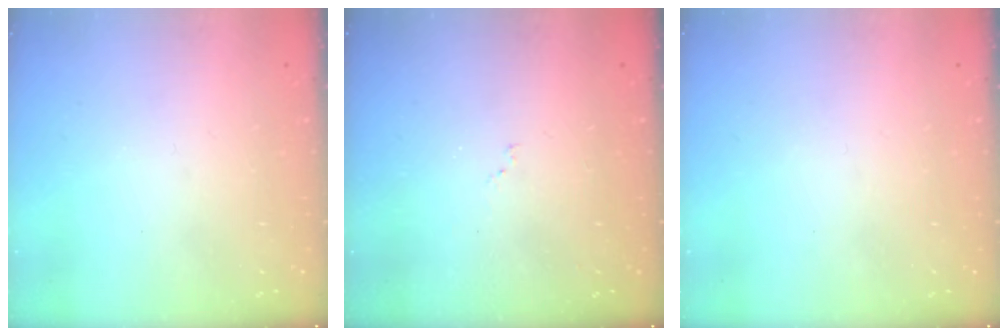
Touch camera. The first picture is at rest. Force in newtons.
{"total": 5.7, "press": 5.6, "slide": 0.6}
{"total": 0.0}